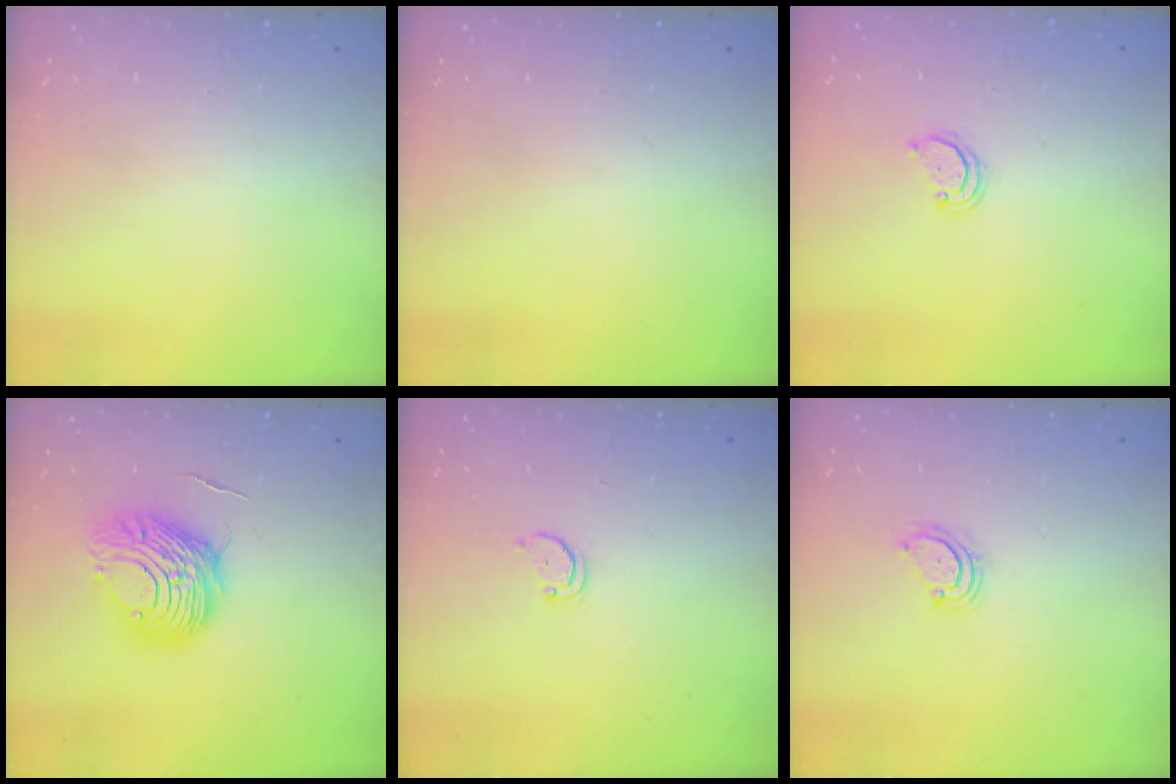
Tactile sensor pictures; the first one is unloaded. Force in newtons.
{"total": 0.0}
{"total": 2.2, "press": 2.2, "slide": 0.2}
{"total": 9.6, "press": 9.6, "slide": 0.8}
{"total": 2.5, "press": 2.4, "slide": 0.4}
{"total": 3.3, "press": 3.2, "slide": 0.7}